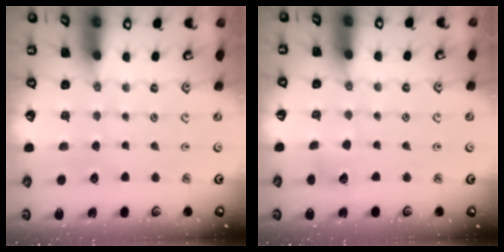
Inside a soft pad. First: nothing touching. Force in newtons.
{"total": 5.0, "press": 4.9, "slide": 0.5}